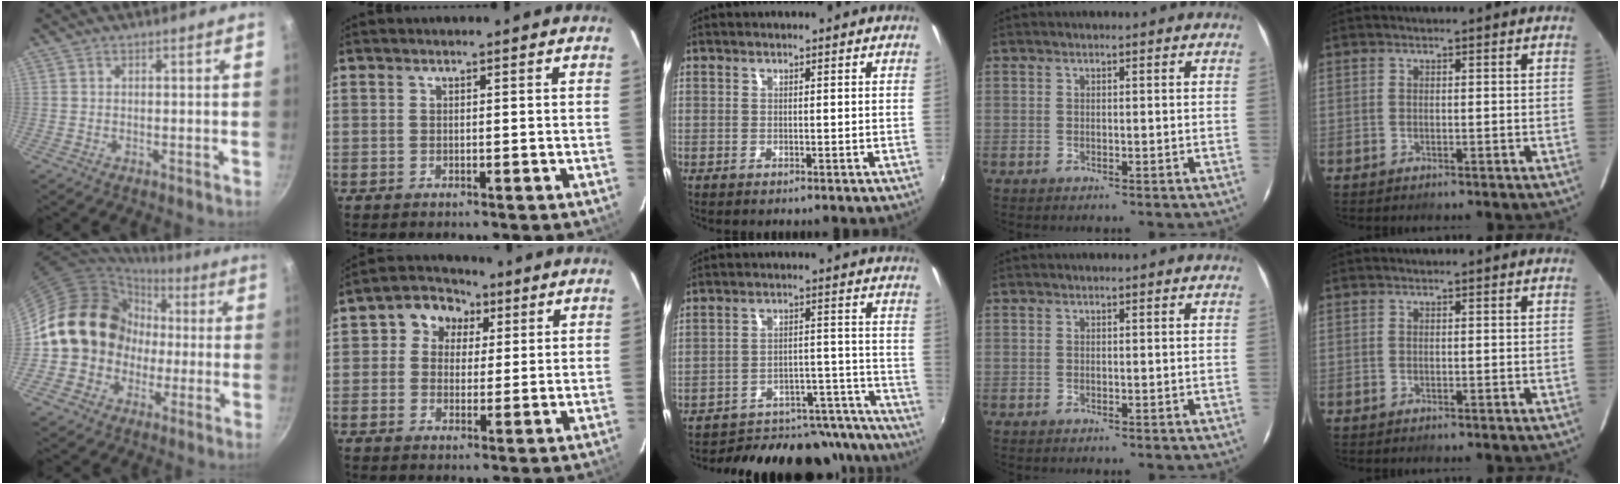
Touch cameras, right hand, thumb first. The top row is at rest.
{"thumb": {"total": 17.4, "force": [0.3, 15.3, 8.3], "torque": [-0.114, 0.048, 0.005]}, "index": {"total": 6.7, "force": [1.9, 6.1, 2.2], "torque": [-0.034, 0.024, 0.022]}, "middle": {"total": 27.5, "force": [-25.1, 8.1, 7.8], "torque": [-0.116, 0.044, -0.308]}}